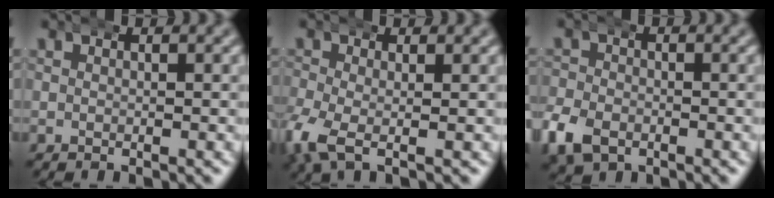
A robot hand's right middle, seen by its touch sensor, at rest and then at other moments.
{"total": 3.6, "force": [-1.3, 2.0, 2.7], "torque": [-0.092, -0.025, -0.012]}
{"total": 4.0, "force": [-1.9, 3.0, 1.8], "torque": [-0.053, -0.014, -0.029]}